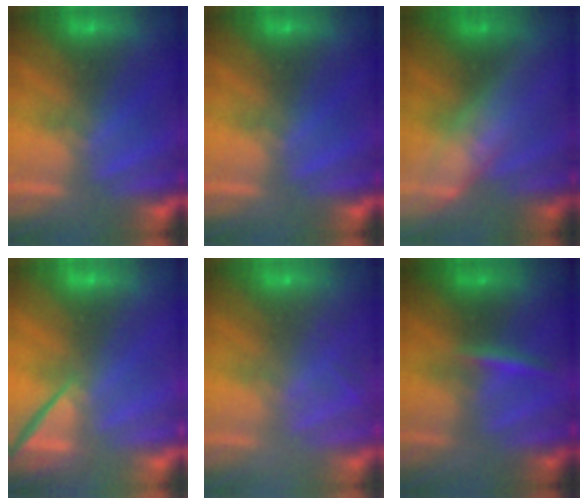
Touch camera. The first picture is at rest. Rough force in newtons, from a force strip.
{"total": 0.0}
{"total": 2.8}
{"total": 4.6}
{"total": 2.0}
{"total": 2.4}